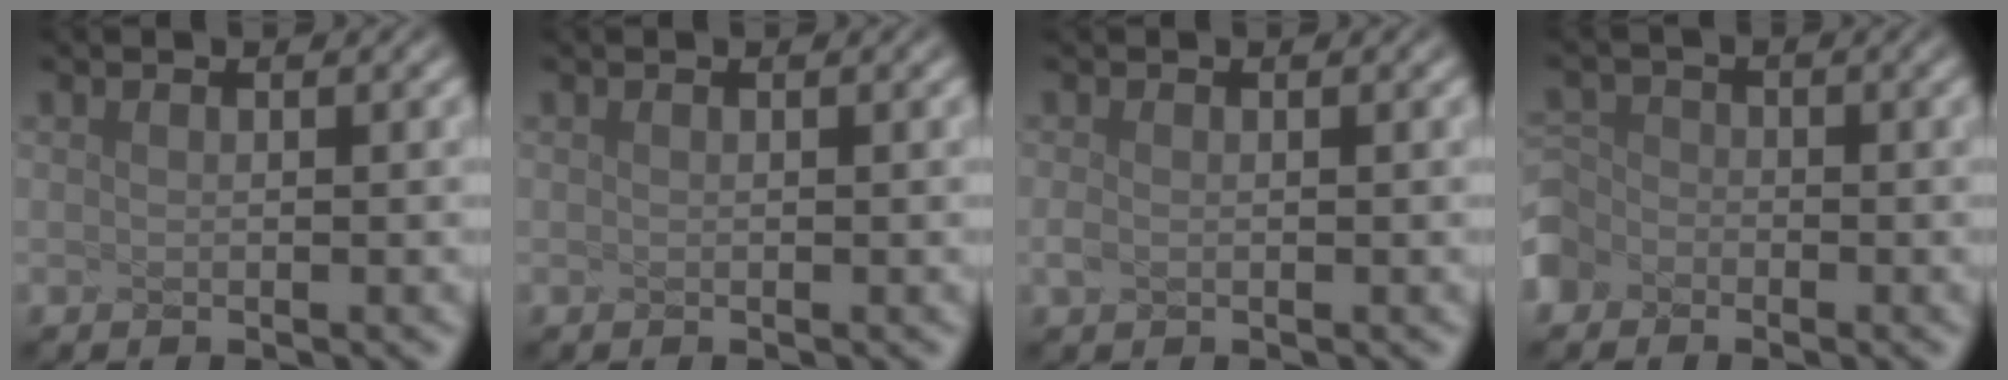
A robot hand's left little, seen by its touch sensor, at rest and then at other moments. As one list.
[{"total": 0.0}, {"total": 1.1, "force": [-0.7, -0.6, -0.5], "torque": [-0.018, -0.008, 0.009]}, {"total": 3.4, "force": [-3.1, 0.1, -1.4], "torque": [-0.021, -0.016, -0.026]}]